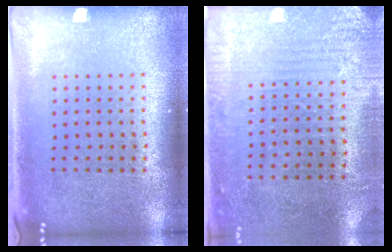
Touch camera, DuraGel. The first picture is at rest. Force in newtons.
{"total": 2.8, "press": 2.4, "slide": 1.4}